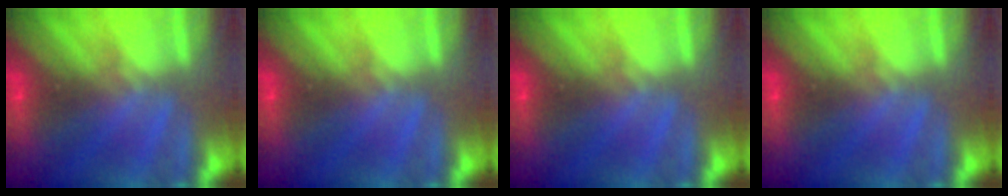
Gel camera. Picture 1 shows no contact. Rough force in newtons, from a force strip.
{"total": 0.0}
{"total": 0.0}
{"total": 0.0}